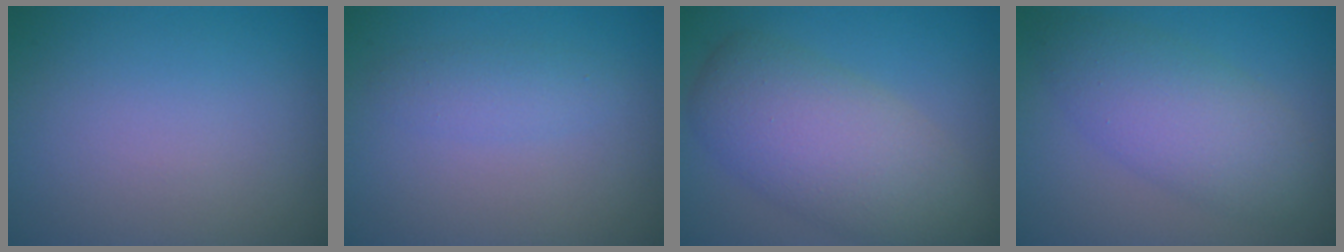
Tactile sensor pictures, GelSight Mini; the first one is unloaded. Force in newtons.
{"total": 1.6, "press": 1.6, "slide": 0.0}
{"total": 7.4, "press": 7.4, "slide": 0.6}
{"total": 5.6, "press": 5.6, "slide": 0.1}